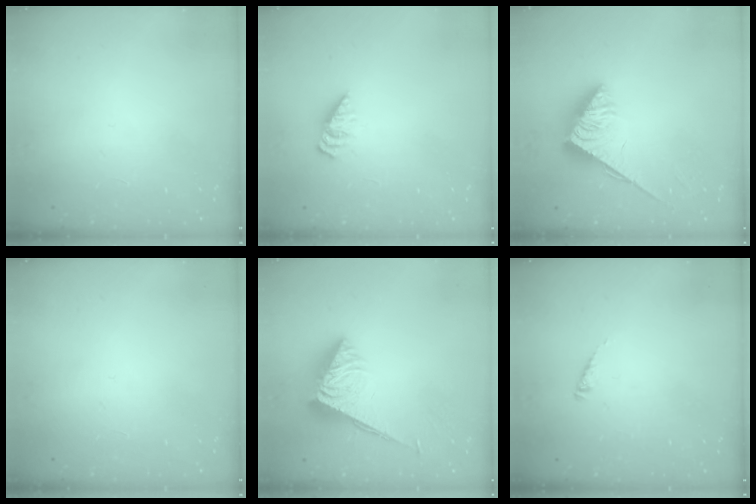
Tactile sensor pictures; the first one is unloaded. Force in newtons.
{"total": 2.5, "press": 2.5, "slide": 0.3}
{"total": 3.8, "press": 3.8, "slide": 0.6}
{"total": 0.0}
{"total": 6.1, "press": 6.1, "slide": 0.6}
{"total": 1.4, "press": 1.4, "slide": 0.2}